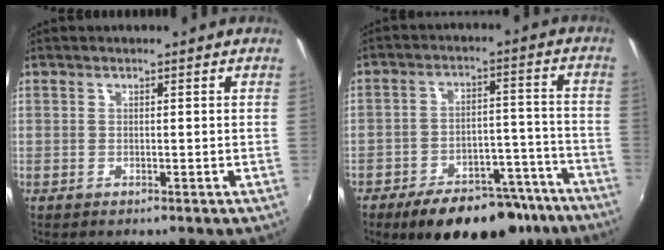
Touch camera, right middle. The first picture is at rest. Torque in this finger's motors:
{"motor_torque": [1.00, -1.14, 0.28, 0.02]}